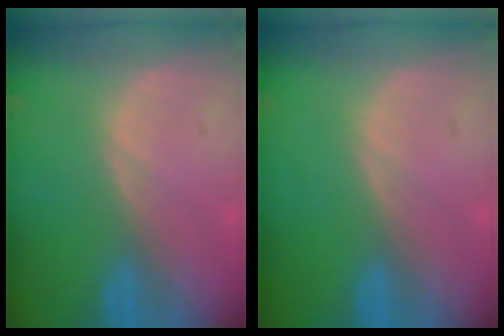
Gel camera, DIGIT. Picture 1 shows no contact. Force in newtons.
{"total": 0.0}